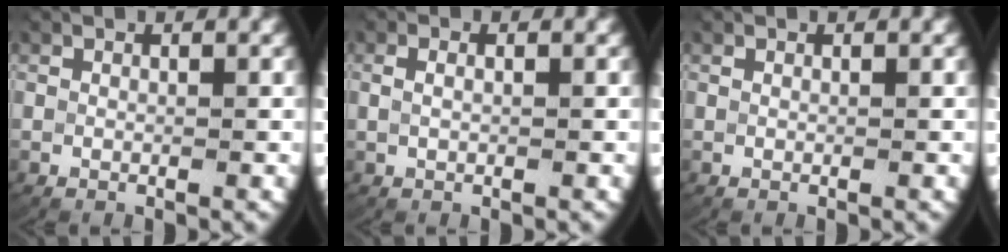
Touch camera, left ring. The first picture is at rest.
{"total": 1.1, "force": [0.2, 0.5, 0.9], "torque": [-0.024, -0.002, 0.008]}
{"total": 0.0}